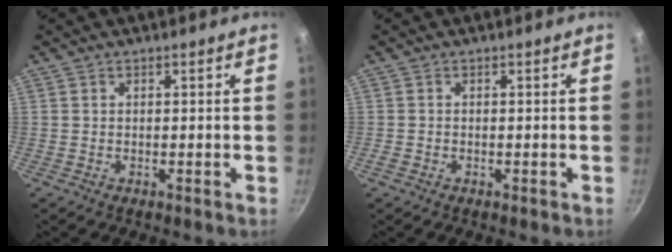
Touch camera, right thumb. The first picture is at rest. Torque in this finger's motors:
{"motor_torque": [-0.17, -0.03, -0.16, 0.02, -0.02]}